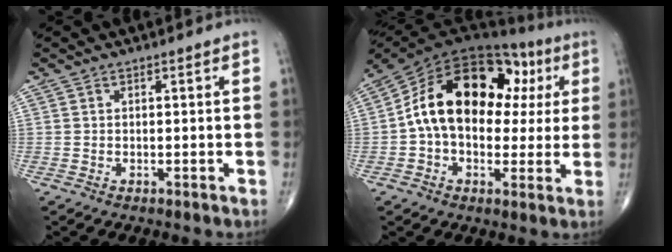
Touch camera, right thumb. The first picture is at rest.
{"total": 20.9, "force": [3.1, 13.6, 15.6], "torque": [-0.221, 0.044, 0.040]}